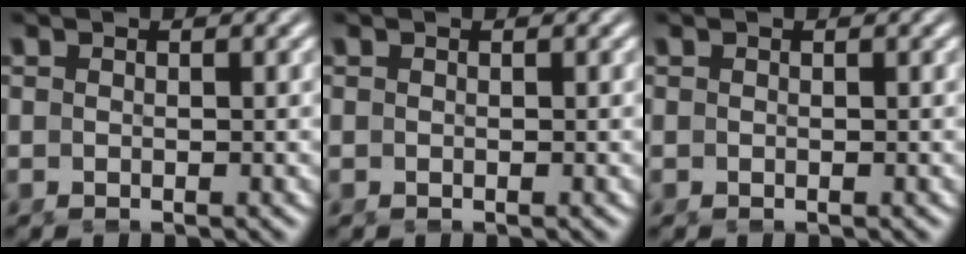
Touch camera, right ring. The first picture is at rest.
{"total": 0.0}
{"total": 0.0}